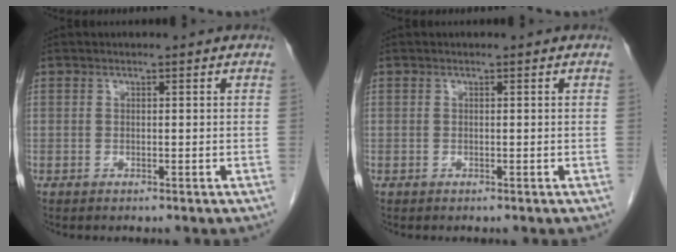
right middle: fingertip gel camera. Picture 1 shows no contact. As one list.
[{"total": 0.0}]